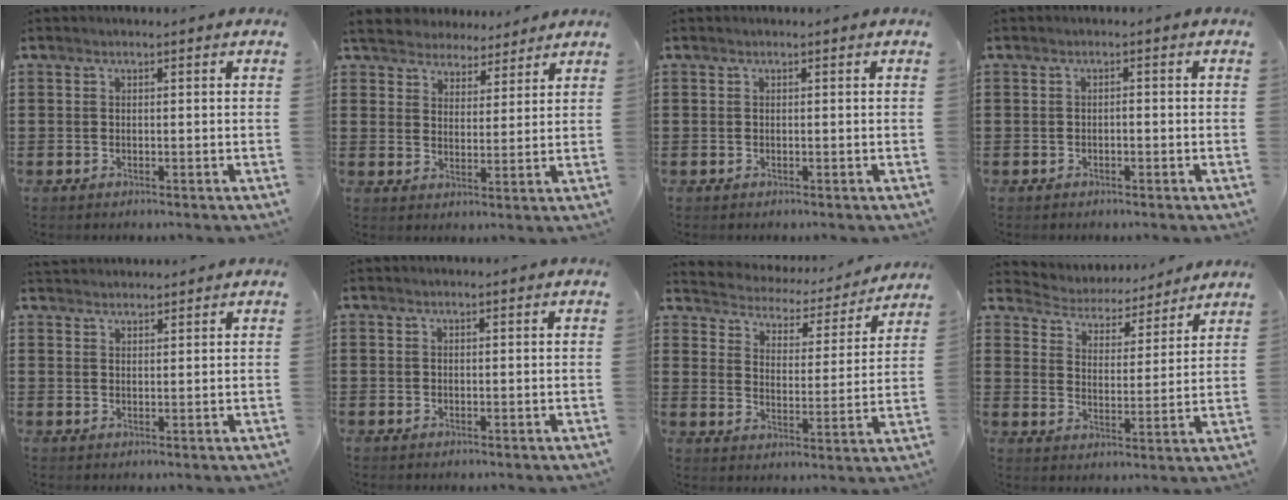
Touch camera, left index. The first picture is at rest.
{"total": 4.6, "force": [4.3, 1.5, -0.1], "torque": [-0.022, -0.016, 0.076]}
{"total": 0.0}
{"total": 0.6, "force": [-0.4, 0.2, 0.4], "torque": [-0.010, -0.002, -0.008]}
{"total": 2.0, "force": [2.0, 0.2, -0.1], "torque": [-0.003, 0.000, 0.040]}
{"total": 0.0}
{"total": 3.0, "force": [2.9, 0.6, -0.2], "torque": [-0.021, -0.029, 0.039]}
{"total": 4.4, "force": [4.4, 0.6, 0.0], "torque": [-0.028, -0.035, 0.070]}